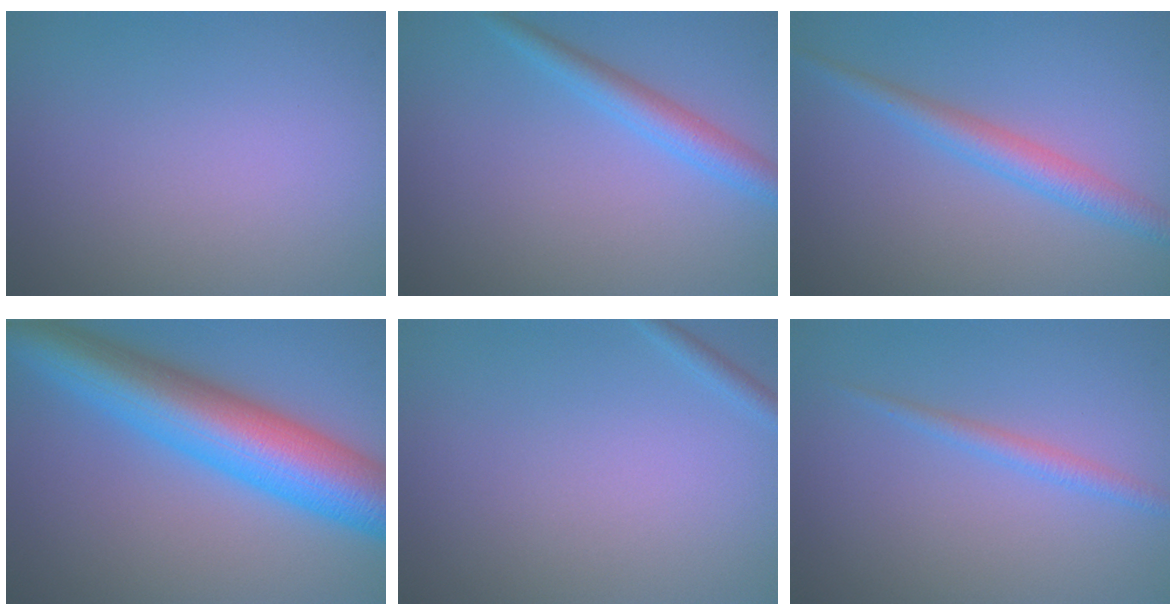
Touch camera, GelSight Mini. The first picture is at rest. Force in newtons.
{"total": 2.9, "press": 2.9, "slide": 0.1}
{"total": 2.9, "press": 2.9, "slide": 0.0}
{"total": 11.1, "press": 11.1, "slide": 0.2}
{"total": 0.9, "press": 0.9, "slide": 0.1}
{"total": 1.4, "press": 1.4, "slide": 0.1}